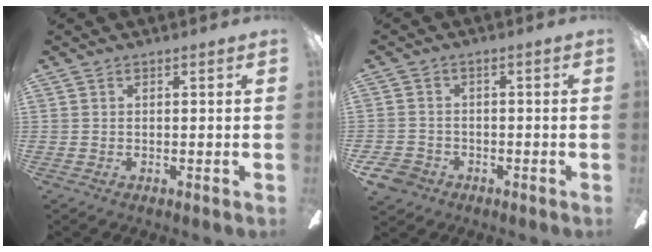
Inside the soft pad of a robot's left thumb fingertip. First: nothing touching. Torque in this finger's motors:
{"motor_torque": [-0.48, 0.72, 0.10, -0.05, 0.00]}